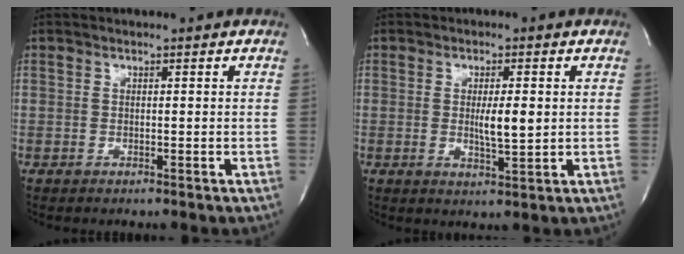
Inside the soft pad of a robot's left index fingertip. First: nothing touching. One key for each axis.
{"total": 4.2, "fx": 0.1, "fy": 0.6, "fz": 4.1, "tx": -0.073, "ty": -0.006, "tz": 0.004}